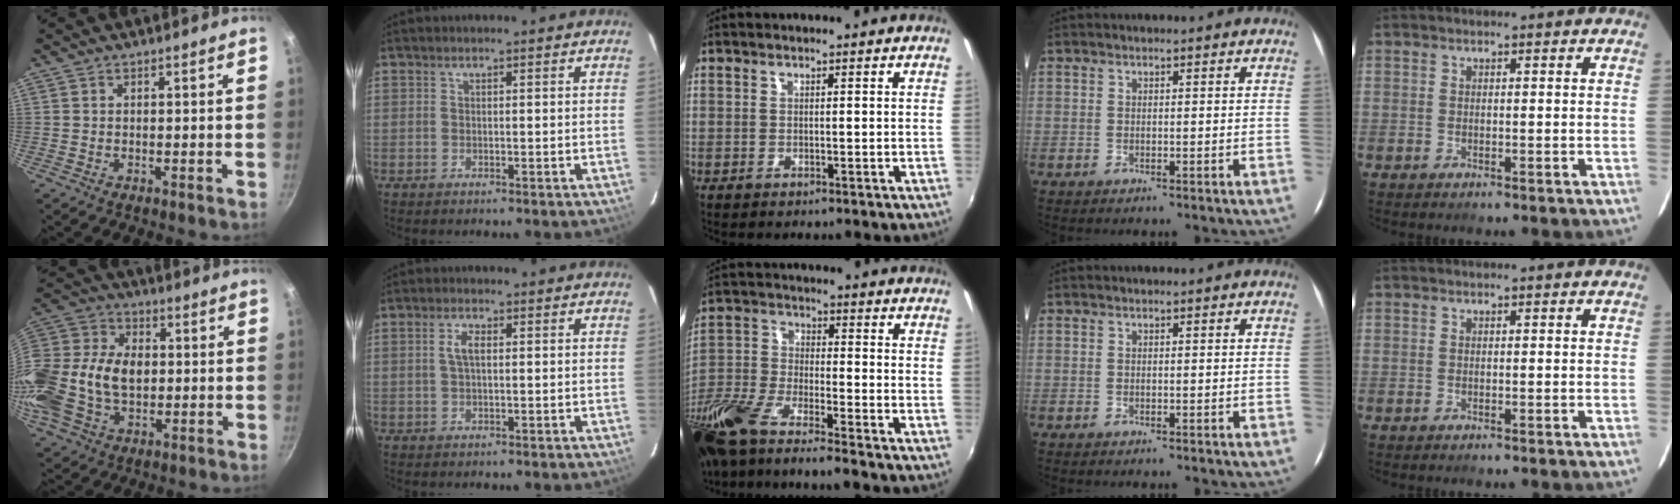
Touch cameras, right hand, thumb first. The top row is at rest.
{"thumb": {"total": 22.9, "force": [-0.8, 16.2, 16.2], "torque": [-0.332, 0.036, -0.020]}, "index": {"total": 2.7, "force": [0.4, 1.0, 2.4], "torque": [-0.051, 0.006, 0.009]}, "middle": {"total": 16.9, "force": [-12.9, 2.7, 10.5], "torque": [-0.228, -0.044, -0.250]}}